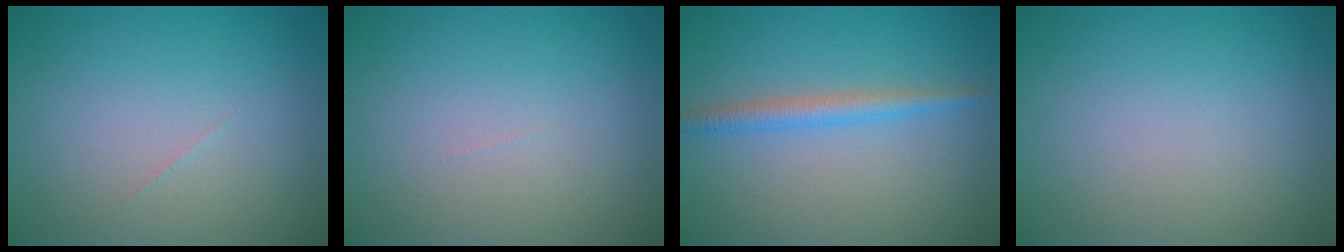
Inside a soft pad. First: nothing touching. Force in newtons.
{"total": 0.0}
{"total": 2.2, "press": 2.2, "slide": 0.1}
{"total": 0.0}